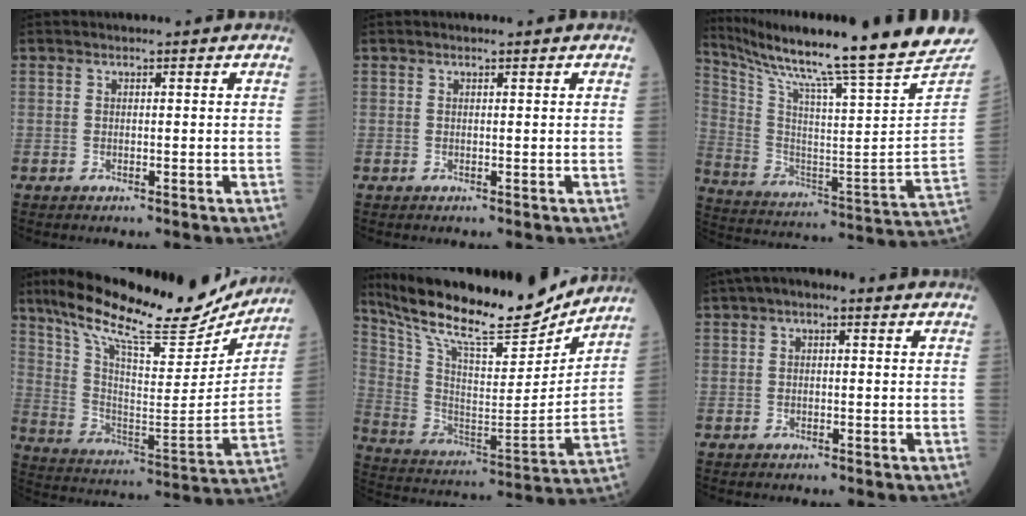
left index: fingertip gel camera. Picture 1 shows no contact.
{"total": 0.0}
{"total": 29.7, "force": [25.7, -1.1, 14.9], "torque": [-0.267, -0.106, 0.370]}
{"total": 25.3, "force": [21.0, 5.1, 13.2], "torque": [-0.228, -0.009, 0.318]}
{"total": 23.6, "force": [20.8, 3.7, 10.6], "torque": [-0.200, -0.015, 0.337]}
{"total": 2.5, "force": [0.5, 1.1, 2.2], "torque": [-0.036, 0.010, 0.002]}